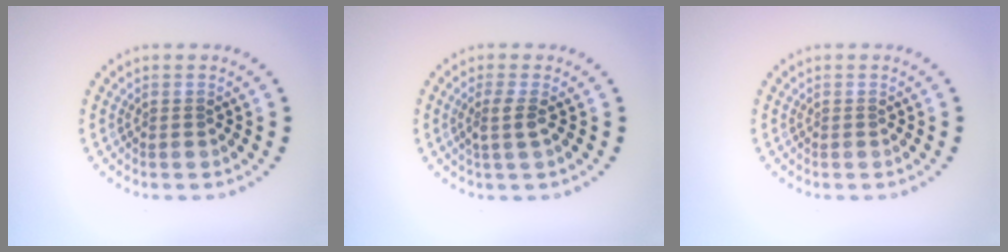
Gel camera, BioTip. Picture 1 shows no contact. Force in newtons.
{"total": 1.6, "press": 1.3, "slide": 1.0}
{"total": 0.0}